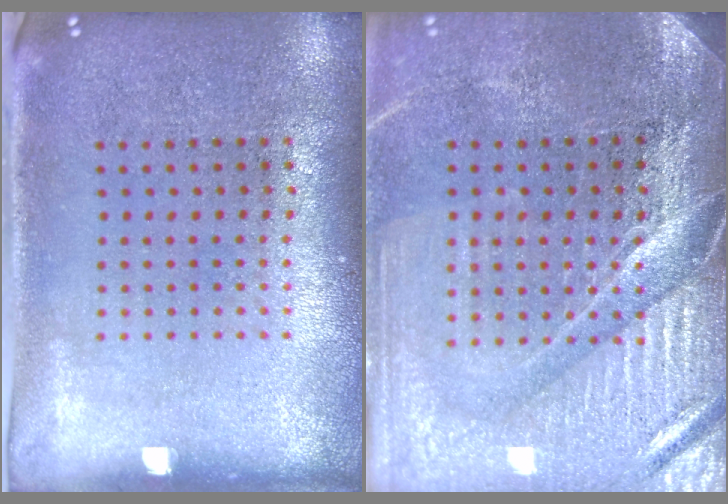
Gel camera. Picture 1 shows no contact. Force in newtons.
{"total": 4.0, "press": 3.7, "slide": 1.6}